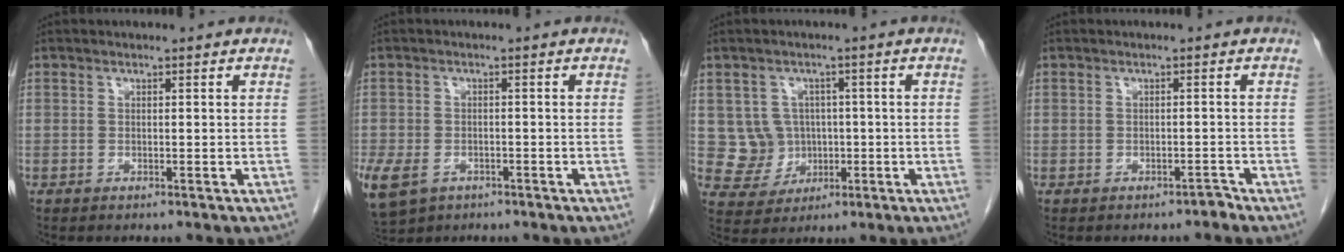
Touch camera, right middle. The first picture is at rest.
{"total": 11.2, "force": [-5.6, 8.1, 5.4], "torque": [-0.158, -0.010, -0.081]}
{"total": 5.4, "force": [0.3, 5.3, 0.8], "torque": [-0.016, 0.015, 0.017]}
{"total": 0.8, "force": [-0.8, 0.1, 0.1], "torque": [0.001, 0.000, -0.012]}